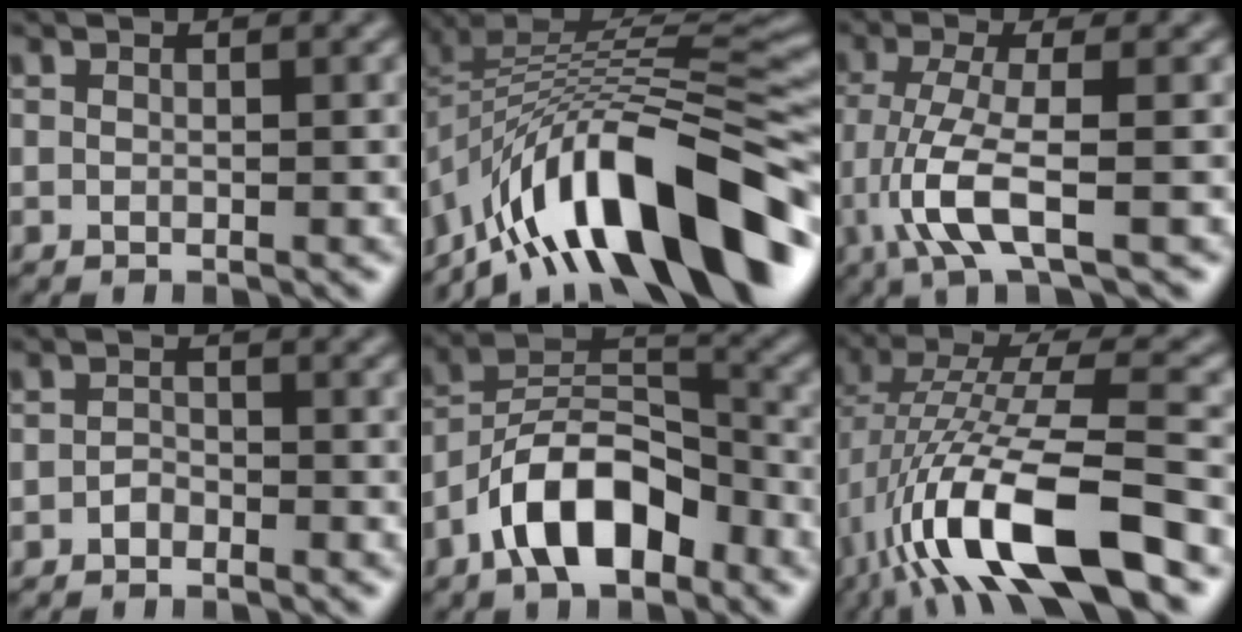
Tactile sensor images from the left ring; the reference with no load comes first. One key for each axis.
{"total": 14.2, "fx": -8.4, "fy": 5.3, "fz": 10.1, "tx": -0.158, "ty": 0.024, "tz": -0.145}
{"total": 5.1, "fx": -2.0, "fy": 1.0, "fz": 4.6, "tx": -0.104, "ty": -0.005, "tz": -0.041}
{"total": 1.0, "fx": -0.7, "fy": 0.6, "fz": 0.4, "tx": -0.007, "ty": 0.002, "tz": -0.014}
{"total": 8.5, "fx": -4.7, "fy": 4.0, "fz": 5.8, "tx": -0.093, "ty": 0.016, "tz": -0.094}
{"total": 12.8, "fx": -4.9, "fy": 3.7, "fz": 11.2, "tx": -0.218, "ty": 0.013, "tz": -0.091}